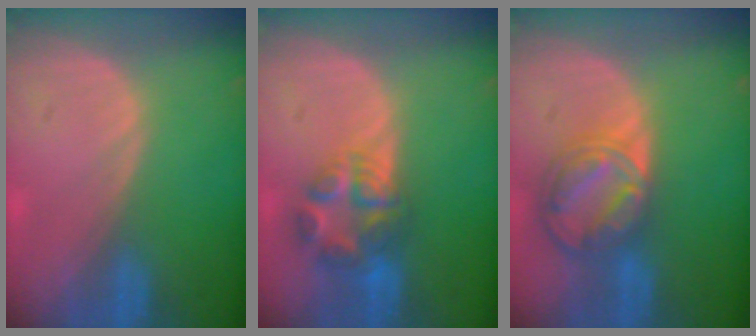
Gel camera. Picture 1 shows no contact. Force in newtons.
{"total": 6.9, "press": 6.5, "slide": 2.2}
{"total": 8.7, "press": 7.4, "slide": 4.6}